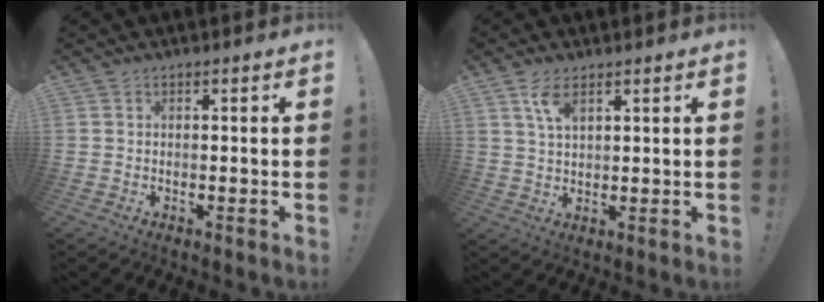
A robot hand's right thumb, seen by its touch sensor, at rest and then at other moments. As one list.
[{"total": 5.4, "force": [3.1, 2.1, 3.8], "torque": [-0.066, -0.012, 0.055]}]